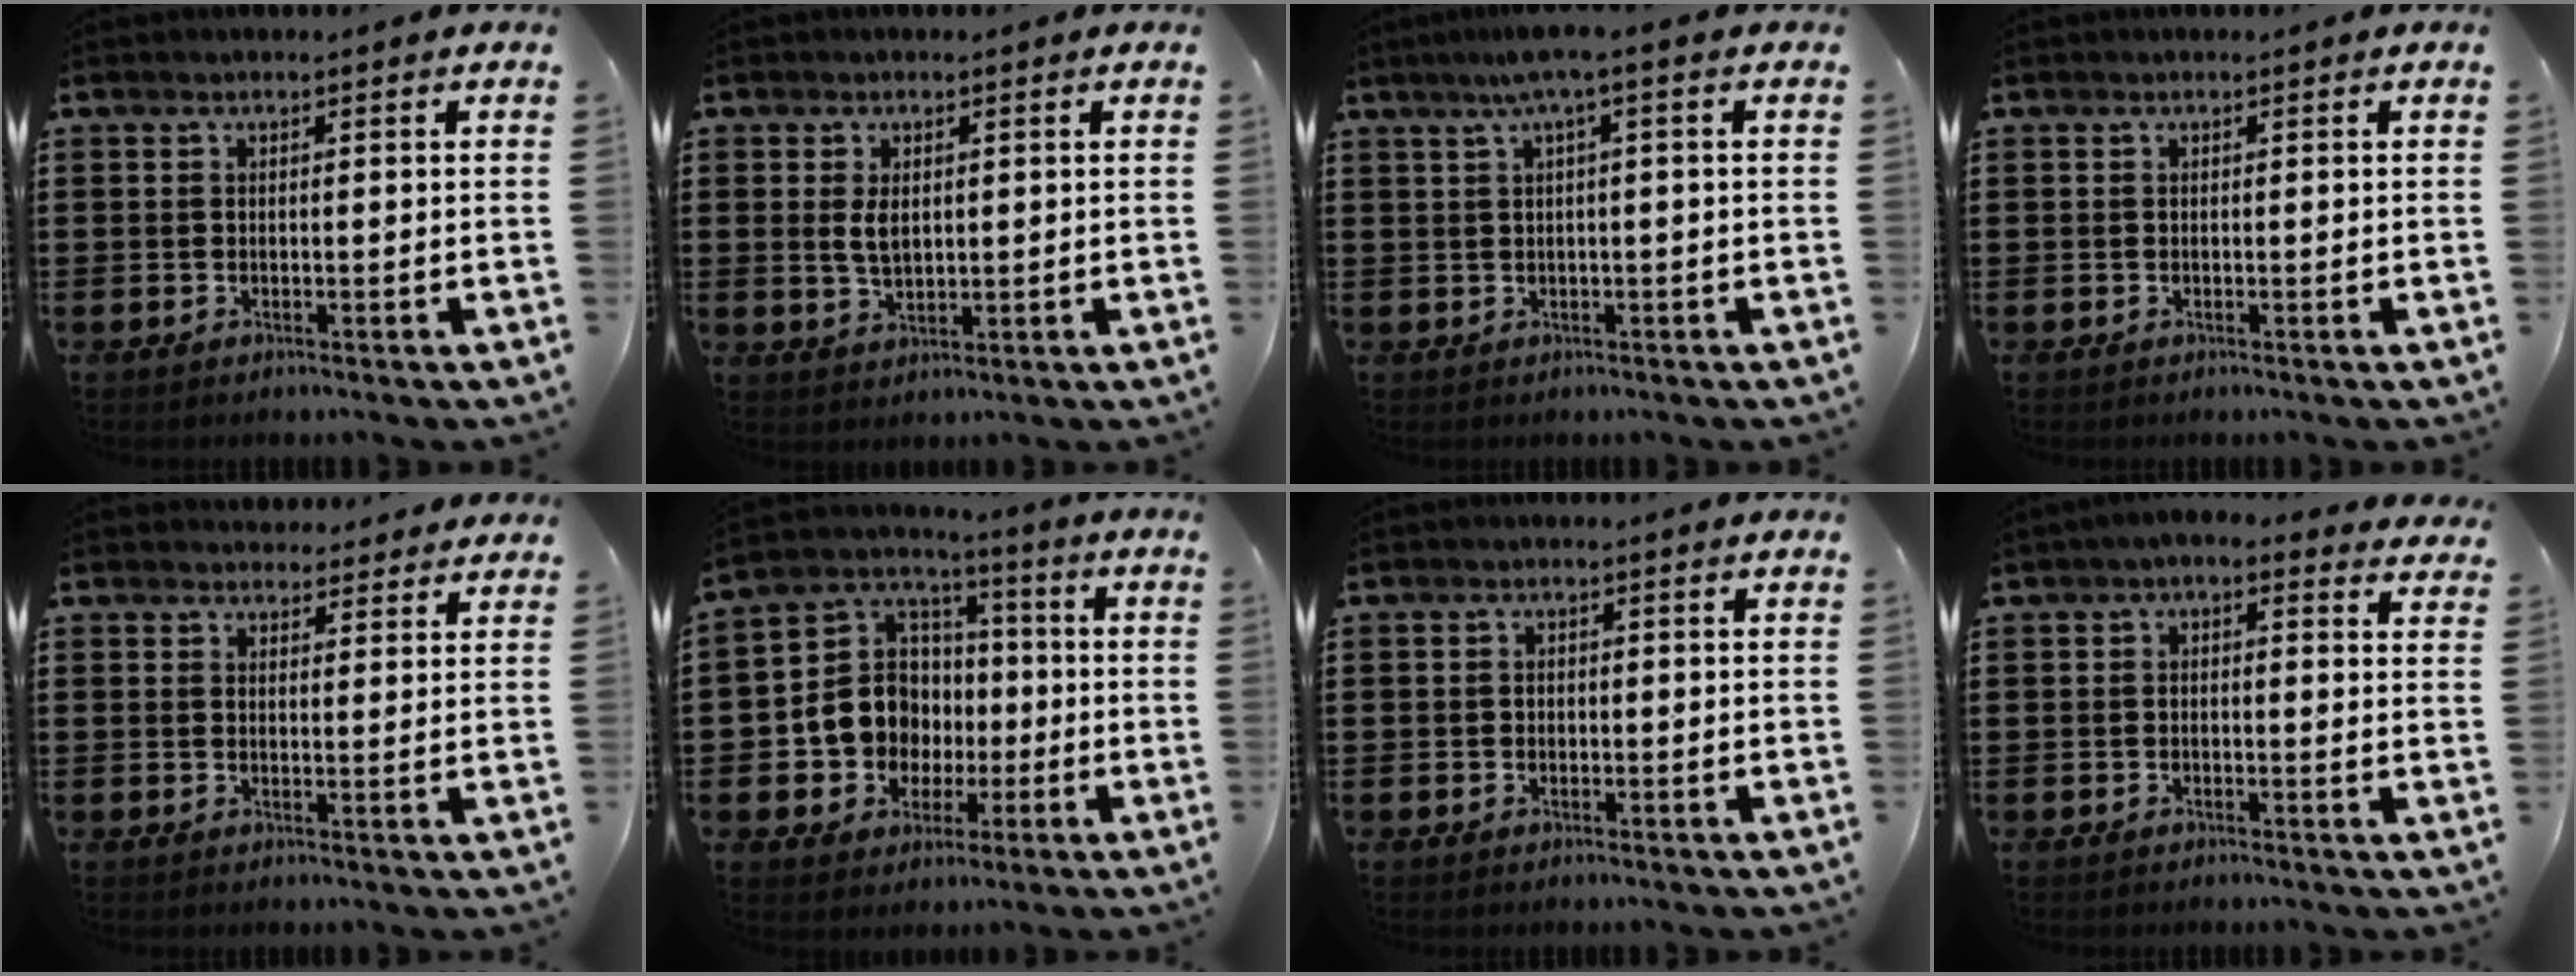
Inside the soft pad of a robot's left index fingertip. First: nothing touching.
{"total": 3.3, "force": [0.7, 1.9, 2.6], "torque": [-0.055, 0.000, 0.009]}
{"total": 3.6, "force": [1.0, -0.2, 3.4], "torque": [-0.065, -0.002, 0.015]}
{"total": 0.0}
{"total": 3.0, "force": [2.9, 0.8, 0.1], "torque": [-0.002, -0.010, 0.053]}
{"total": 10.1, "force": [-1.3, 9.5, 3.0], "torque": [-0.104, 0.005, -0.023]}
{"total": 0.8, "force": [0.0, 0.7, 0.2], "torque": [-0.007, 0.006, -0.001]}
{"total": 2.0, "force": [0.9, 1.0, 1.4], "torque": [-0.031, 0.004, 0.015]}